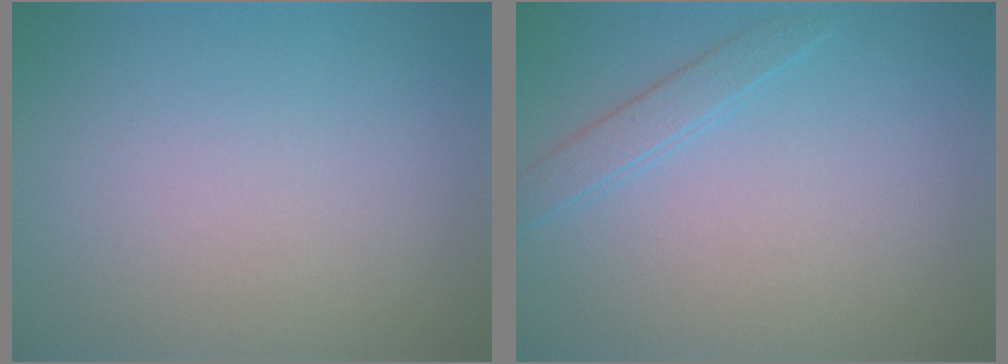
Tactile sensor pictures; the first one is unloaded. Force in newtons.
{"total": 1.6, "press": 1.6, "slide": 0.1}